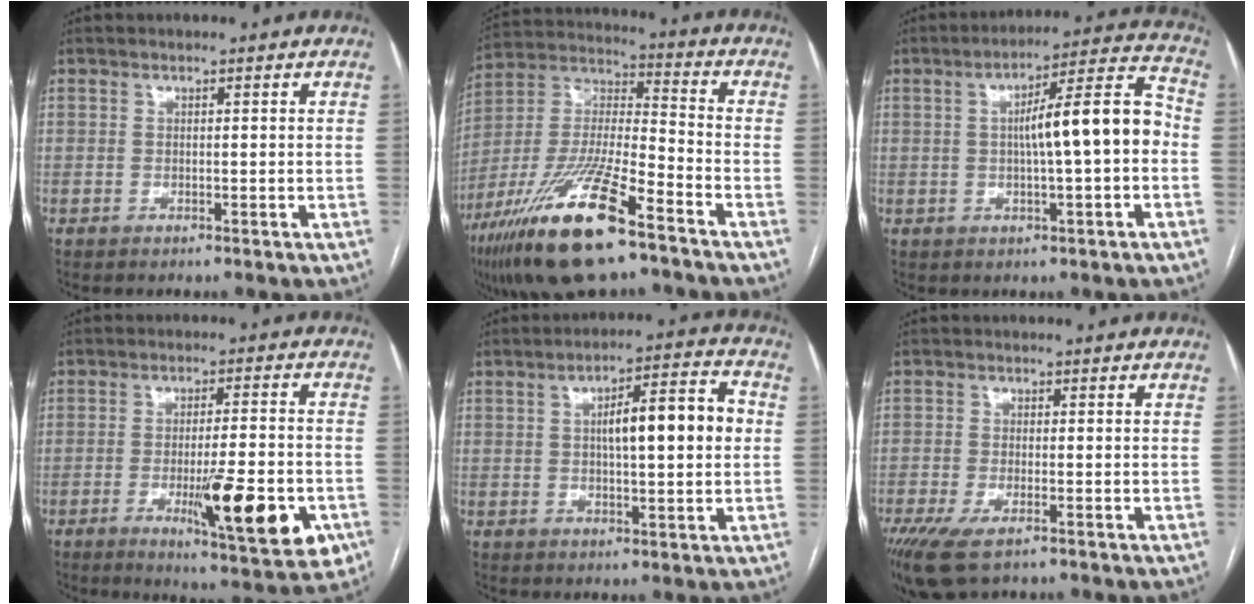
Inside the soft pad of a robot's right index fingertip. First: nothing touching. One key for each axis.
{"total": 20.4, "fx": -12.5, "fy": 3.5, "fz": 15.7, "tx": -0.343, "ty": -0.034, "tz": -0.228}
{"total": 11.5, "fx": -0.5, "fy": 1.2, "fz": 11.5, "tx": -0.172, "ty": 0.031, "tz": -0.008}
{"total": 14.6, "fx": -5.0, "fy": 2.3, "fz": 13.5, "tx": -0.178, "ty": -0.019, "tz": -0.065}
{"total": 10.6, "fx": 1.1, "fy": 2.1, "fz": 10.3, "tx": -0.159, "ty": 0.027, "tz": 0.017}
{"total": 7.5, "fx": -4.9, "fy": 2.2, "fz": 5.3, "tx": -0.101, "ty": -0.021, "tz": -0.085}